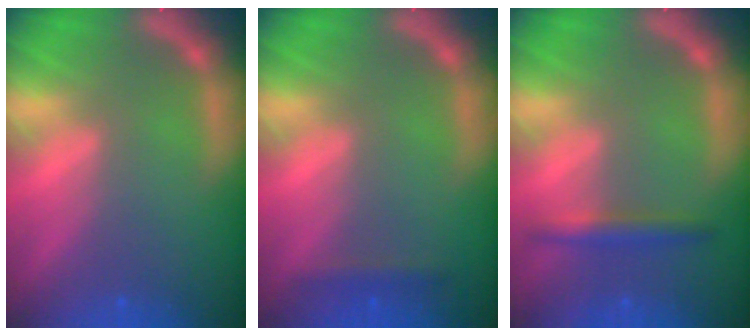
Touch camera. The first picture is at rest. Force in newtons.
{"total": 1.4}
{"total": 2.4}